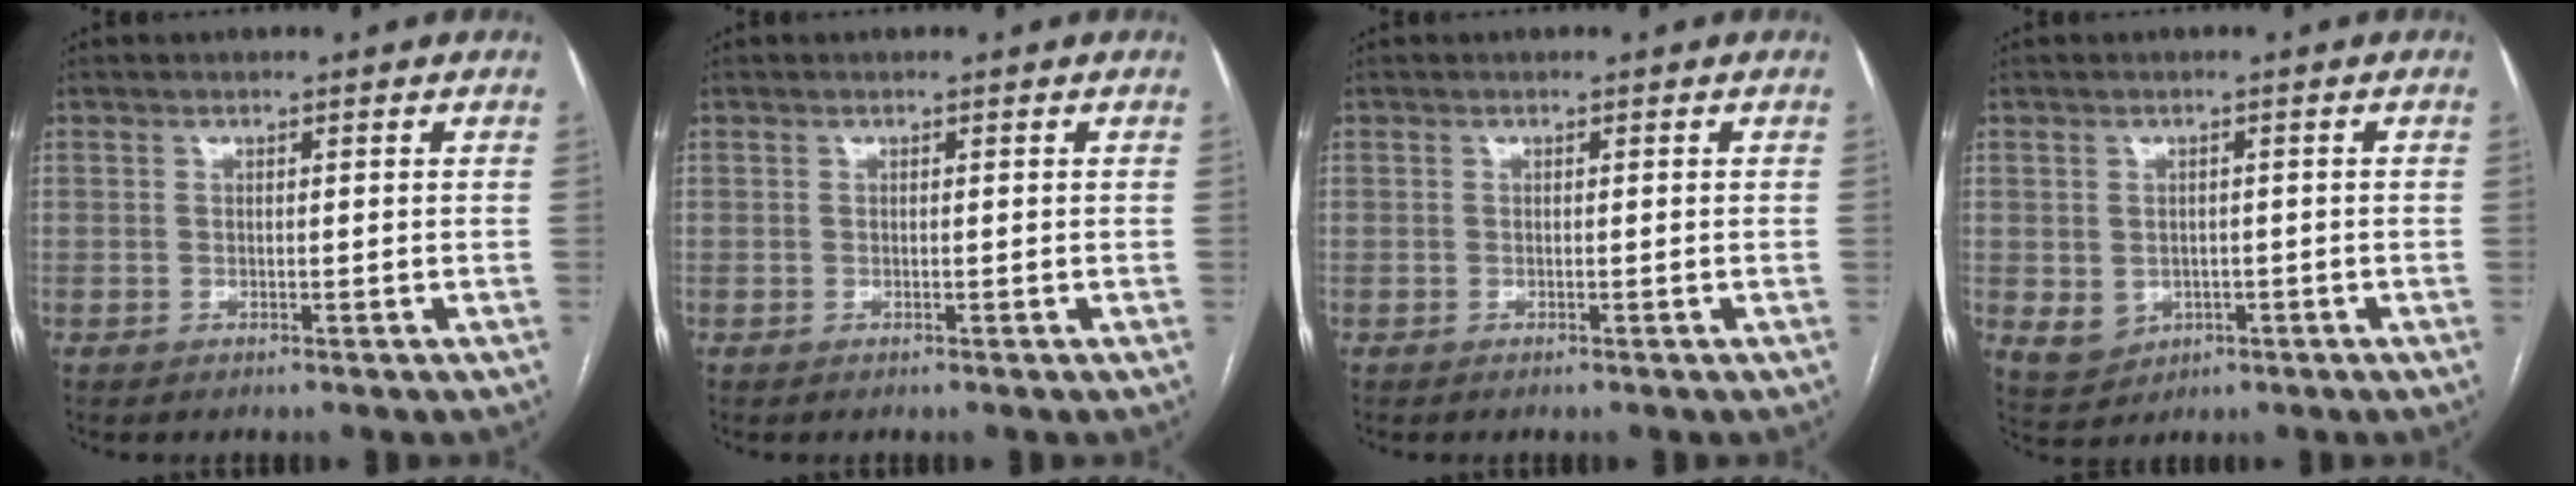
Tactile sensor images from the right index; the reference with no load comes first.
{"total": 0.0}
{"total": 0.0}
{"total": 4.6, "force": [-1.0, 4.2, 1.6], "torque": [-0.022, 0.005, 0.002]}